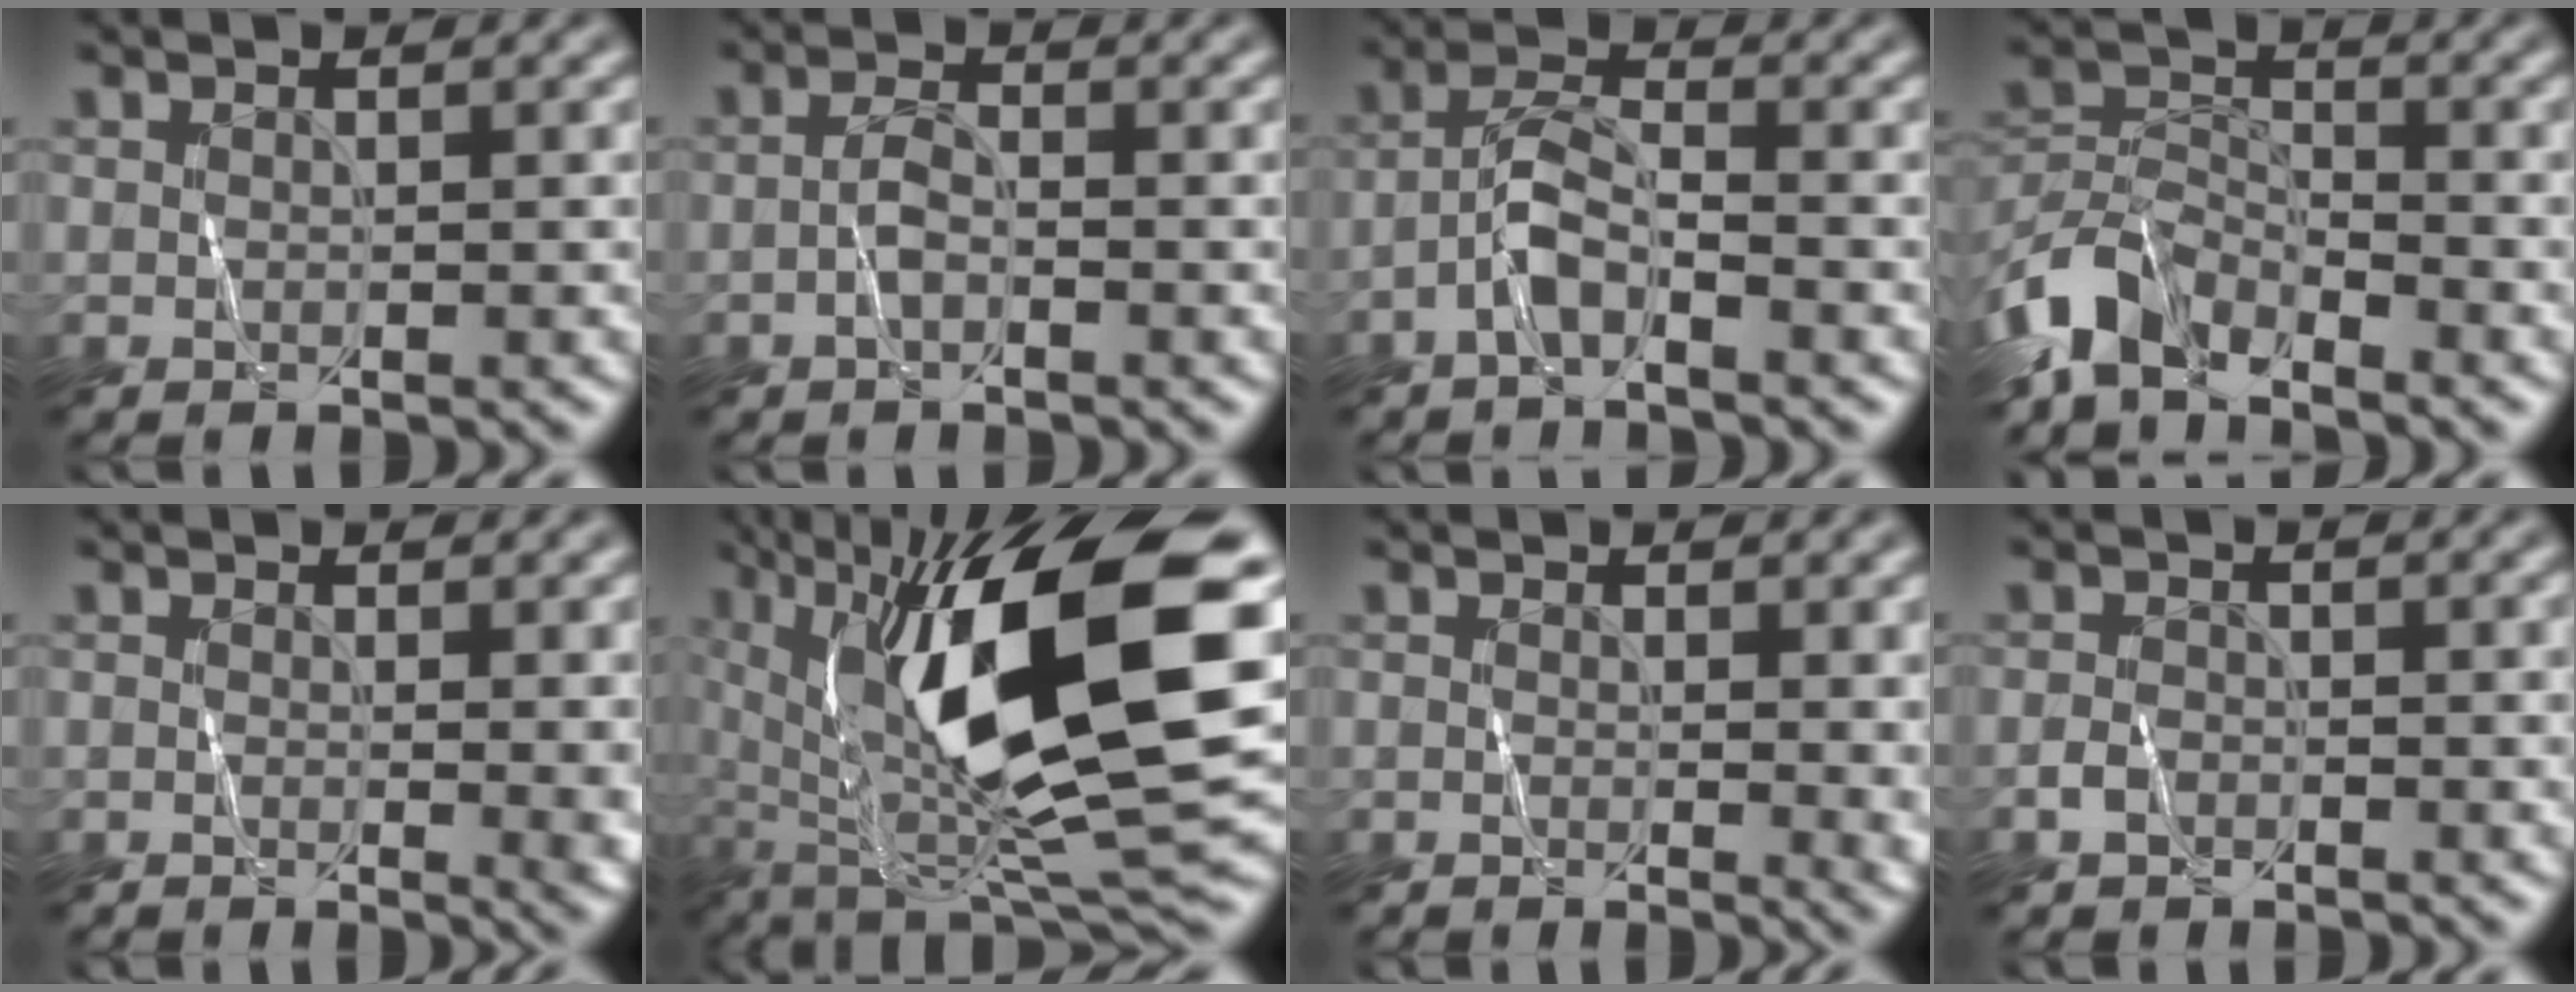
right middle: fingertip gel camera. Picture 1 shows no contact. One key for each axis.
{"total": 1.8, "fx": -0.8, "fy": 0.6, "fz": 1.4, "tx": -0.030, "ty": 0.005, "tz": -0.019}
{"total": 3.1, "fx": -1.9, "fy": 0.9, "fz": 2.3, "tx": -0.047, "ty": 0.012, "tz": -0.043}
{"total": 5.3, "fx": -4.4, "fy": 2.2, "fz": 1.9, "tx": -0.038, "ty": 0.000, "tz": -0.099}
{"total": 2.7, "fx": 0.2, "fy": 0.8, "fz": 2.6, "tx": -0.025, "ty": -0.001, "tz": 0.002}
{"total": 16.9, "fx": 3.3, "fy": 4.9, "fz": 15.9, "tx": -0.273, "ty": 0.002, "tz": 0.053}
{"total": 2.5, "fx": 0.2, "fy": 1.0, "fz": 2.3, "tx": -0.022, "ty": -0.002, "tz": 0.002}
{"total": 1.5, "fx": -1.0, "fy": 1.0, "fz": 0.6, "tx": -0.009, "ty": 0.004, "tz": -0.022}